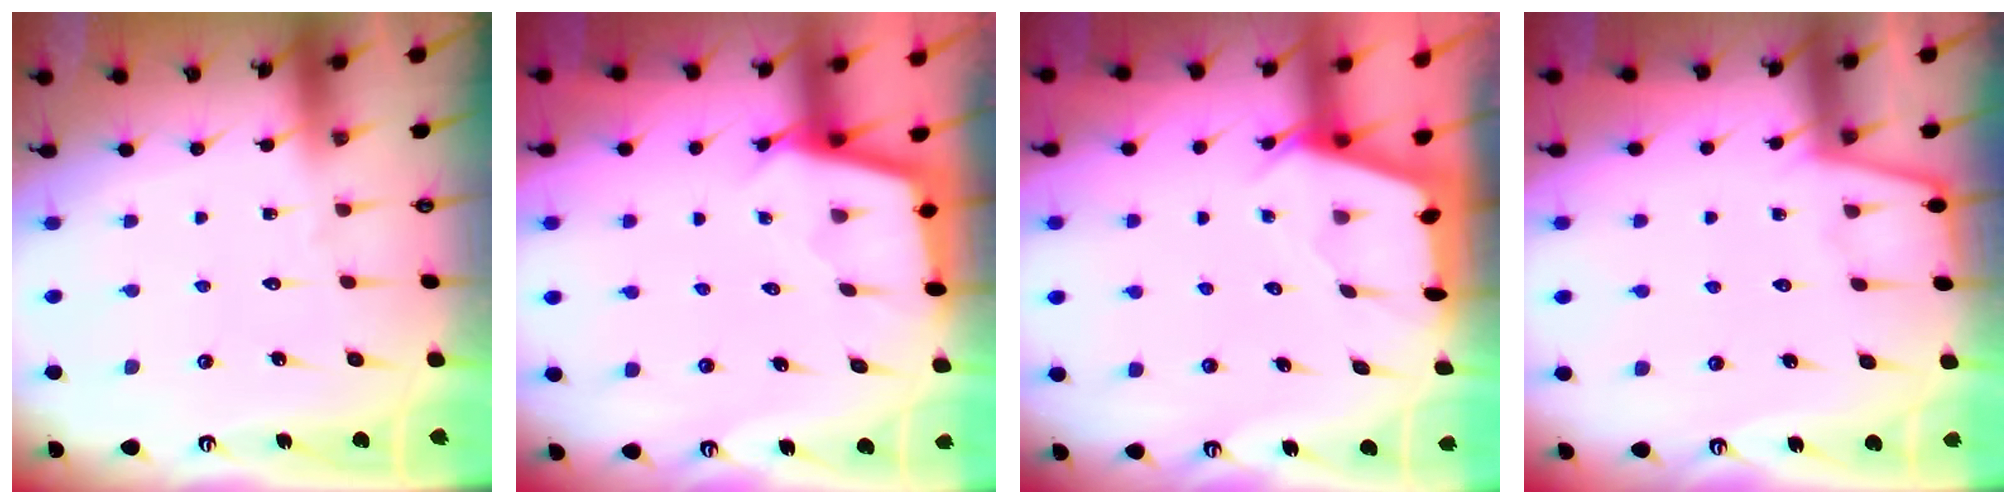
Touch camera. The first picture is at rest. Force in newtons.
{"total": 2.5, "press": 2.5, "slide": 0.2}
{"total": 2.5, "press": 2.5, "slide": 0.2}
{"total": 2.4, "press": 2.4, "slide": 0.4}